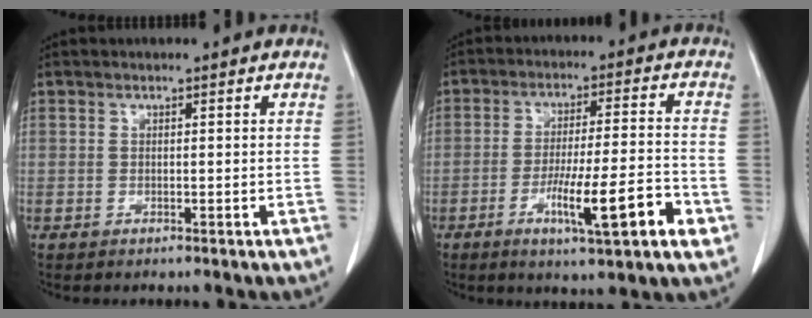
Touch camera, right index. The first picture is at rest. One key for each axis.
{"total": 12.5, "fx": -4.9, "fy": 1.1, "fz": 11.4, "tx": -0.186, "ty": -0.004, "tz": -0.074}